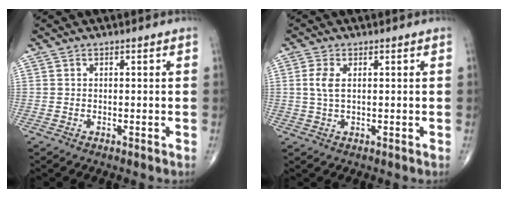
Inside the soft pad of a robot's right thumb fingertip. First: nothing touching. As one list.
[{"total": 3.5, "force": [0.7, 1.7, 3.0], "torque": [-0.077, 0.004, 0.014]}]